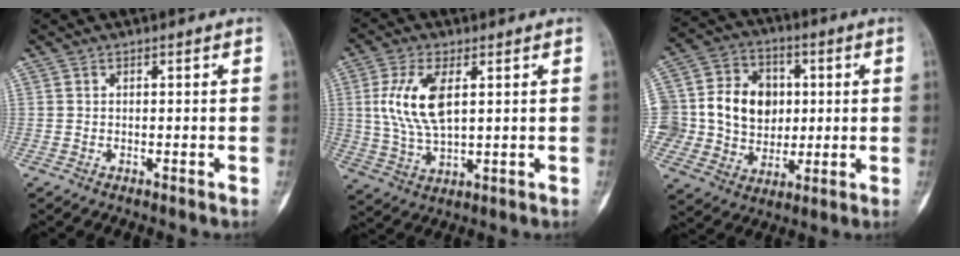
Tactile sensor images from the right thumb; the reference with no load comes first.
{"total": 11.2, "force": [2.6, 5.5, 9.4], "torque": [-0.192, -0.007, 0.055]}
{"total": 19.5, "force": [1.9, 16.8, 9.7], "torque": [-0.146, 0.035, 0.050]}